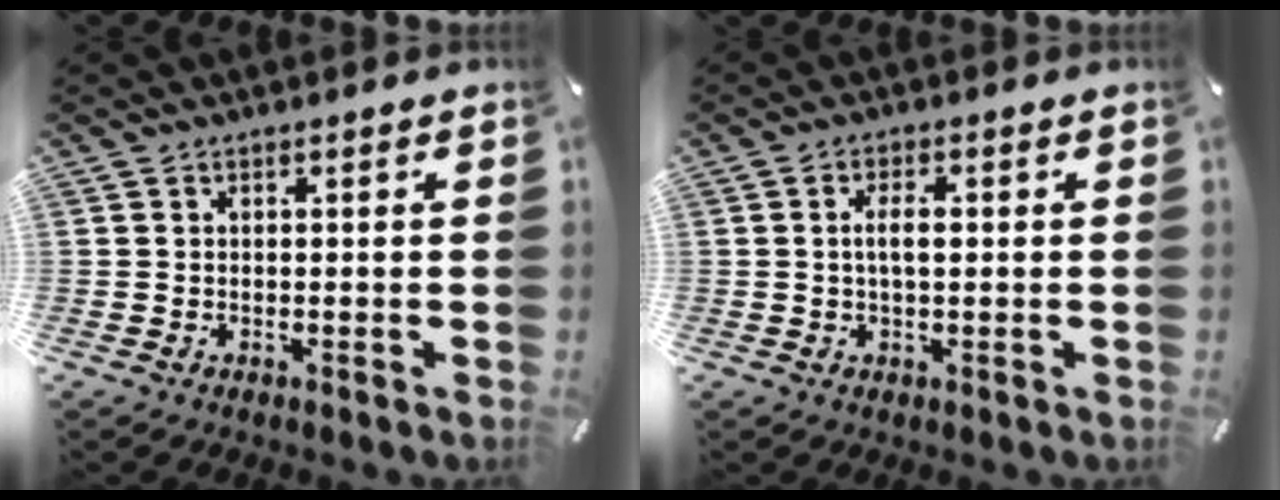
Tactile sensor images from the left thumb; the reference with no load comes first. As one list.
[{"total": 3.9, "force": [0.2, 1.6, 3.6], "torque": [-0.070, 0.005, 0.002]}]